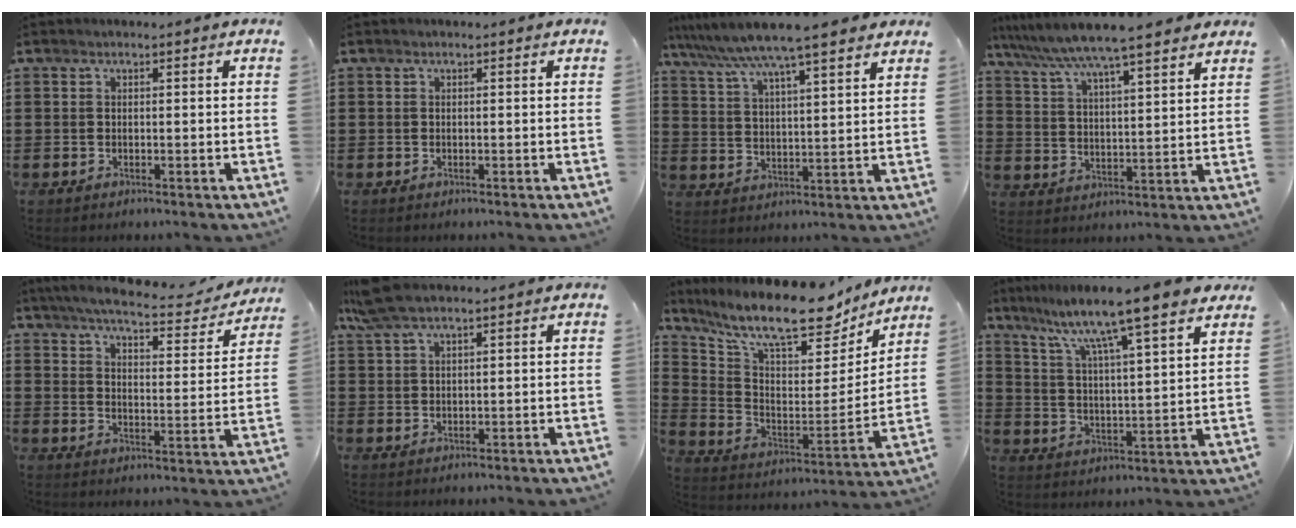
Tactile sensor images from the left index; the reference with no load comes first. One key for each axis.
{"total": 0.0}
{"total": 7.3, "fx": 6.4, "fy": -0.1, "fz": 3.5, "tx": -0.093, "ty": -0.029, "tz": 0.107}
{"total": 6.6, "fx": 5.9, "fy": -0.1, "fz": 3.0, "tx": -0.082, "ty": -0.030, "tz": 0.098}
{"total": 5.8, "fx": 5.2, "fy": 0.3, "fz": 2.4, "tx": -0.072, "ty": -0.031, "tz": 0.085}
{"total": 5.2, "fx": 3.9, "fy": 1.0, "fz": 3.3, "tx": -0.081, "ty": -0.003, "tz": 0.070}
{"total": 12.8, "fx": 10.7, "fy": 2.7, "fz": 6.4, "tx": -0.152, "ty": -0.074, "tz": 0.183}
{"total": 9.4, "fx": 7.7, "fy": -0.4, "fz": 5.3, "tx": -0.124, "ty": -0.055, "tz": 0.120}